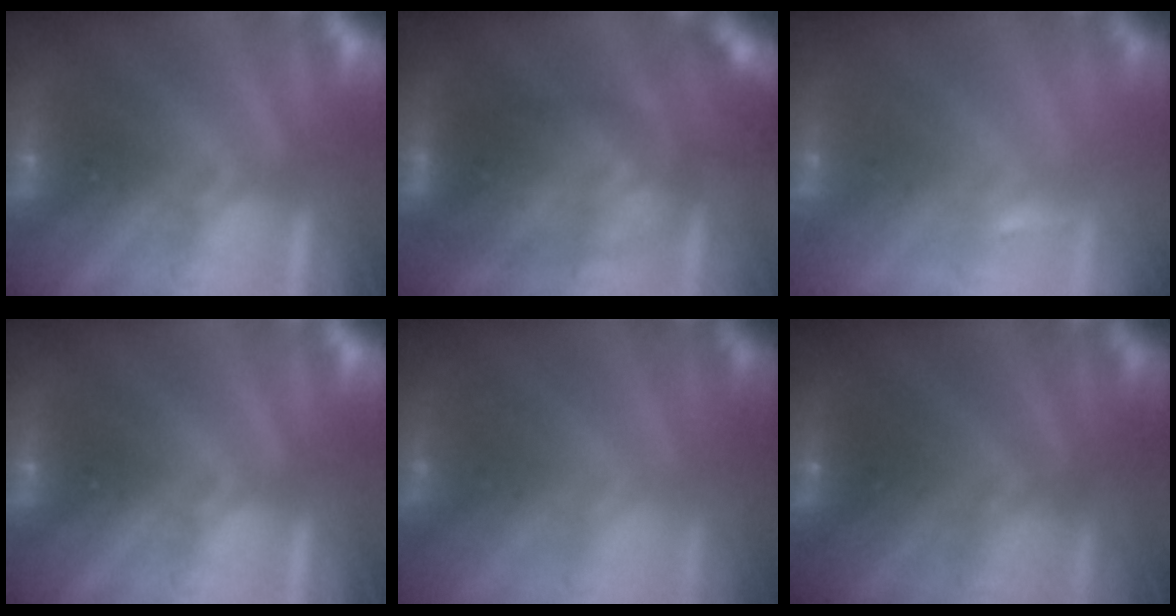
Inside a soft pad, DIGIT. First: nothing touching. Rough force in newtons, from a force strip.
{"total": 2.6}
{"total": 1.6}
{"total": 0.0}
{"total": 1.7}
{"total": 1.9}